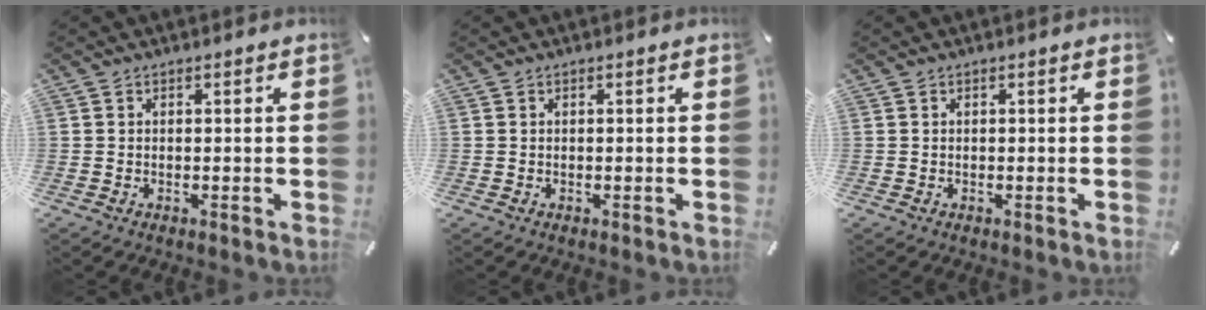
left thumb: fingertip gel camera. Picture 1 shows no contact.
{"total": 0.0}
{"total": 0.0}